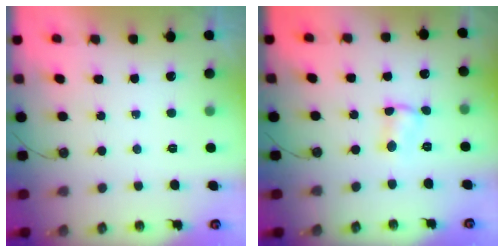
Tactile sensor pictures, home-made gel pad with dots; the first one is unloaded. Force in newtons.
{"total": 1.9, "press": 1.9, "slide": 0.4}